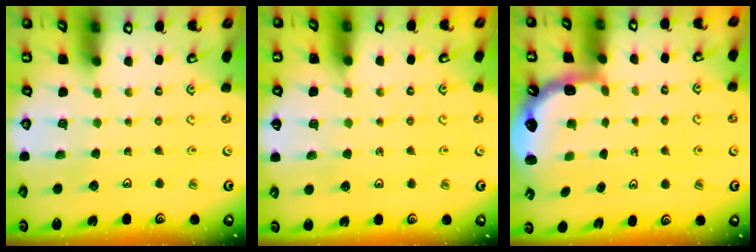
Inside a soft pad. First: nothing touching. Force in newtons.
{"total": 5.0, "press": 4.9, "slide": 1.0}
{"total": 2.7, "press": 2.0, "slide": 1.9}